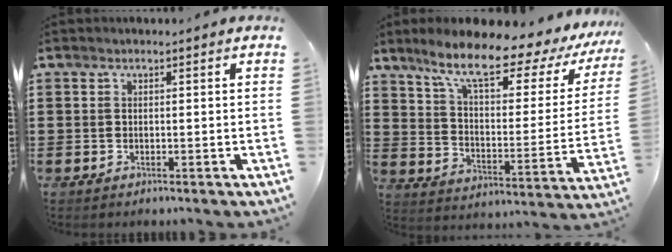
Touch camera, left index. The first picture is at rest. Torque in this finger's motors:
{"motor_torque": [2.13, 0.00, 1.05, 0.21]}